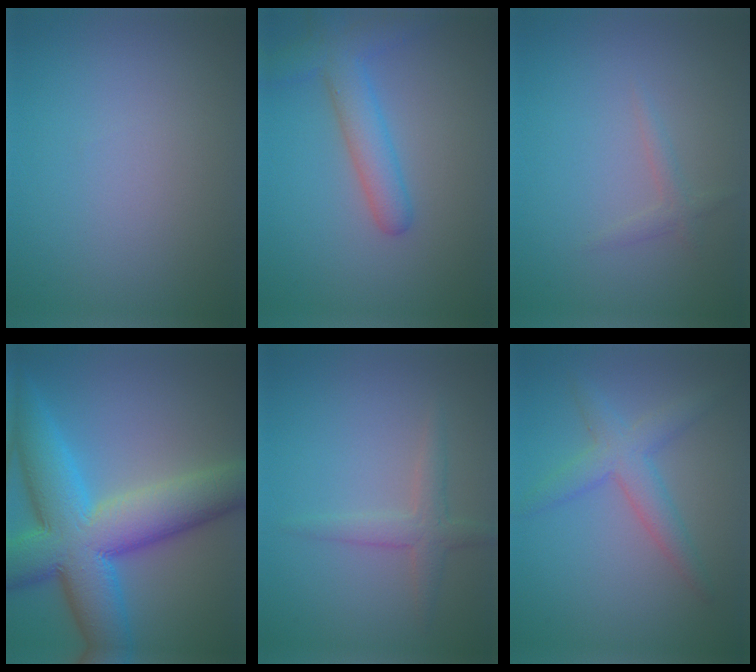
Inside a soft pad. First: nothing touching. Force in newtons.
{"total": 4.0, "press": 4.0, "slide": 0.2}
{"total": 1.1, "press": 1.1, "slide": 0.0}
{"total": 12.8, "press": 12.8, "slide": 0.2}
{"total": 2.1, "press": 2.1, "slide": 0.1}
{"total": 3.3, "press": 3.3, "slide": 0.1}